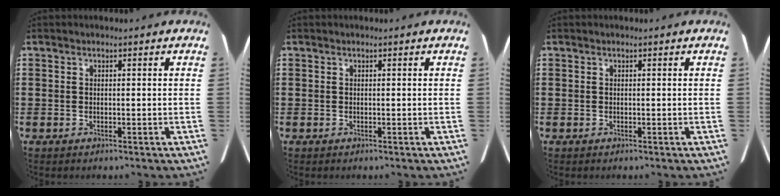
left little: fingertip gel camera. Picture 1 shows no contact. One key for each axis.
{"total": 0.0}
{"total": 0.0}